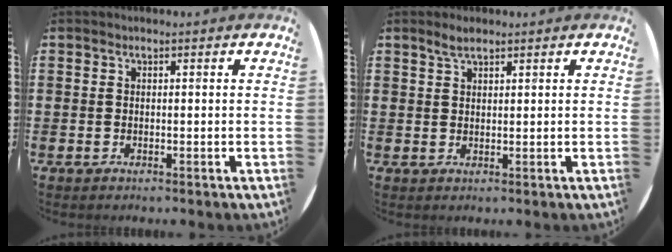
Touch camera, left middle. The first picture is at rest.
{"total": 2.0, "force": [1.7, 0.5, 1.1], "torque": [-0.014, 0.002, 0.028]}